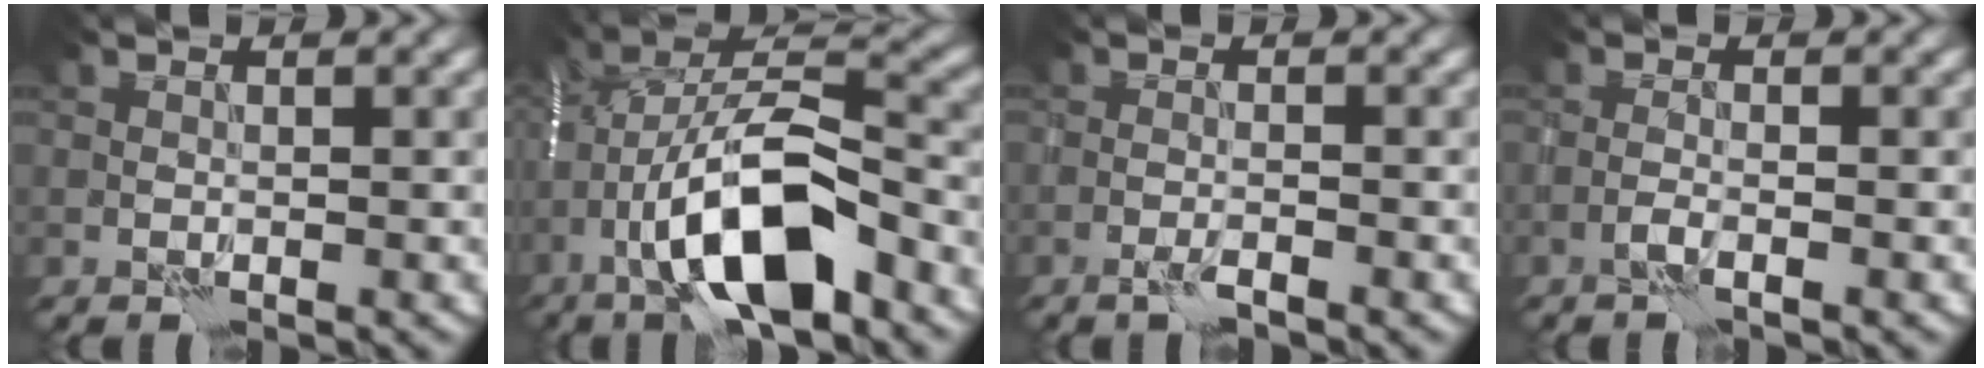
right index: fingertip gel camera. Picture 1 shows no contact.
{"total": 11.7, "force": [-5.2, 3.7, 9.8], "torque": [-0.178, 0.020, -0.087]}
{"total": 1.2, "force": [-0.9, -0.3, 0.7], "torque": [-0.017, 0.002, -0.018]}
{"total": 0.9, "force": [-0.5, -0.4, 0.6], "torque": [-0.014, 0.004, -0.013]}